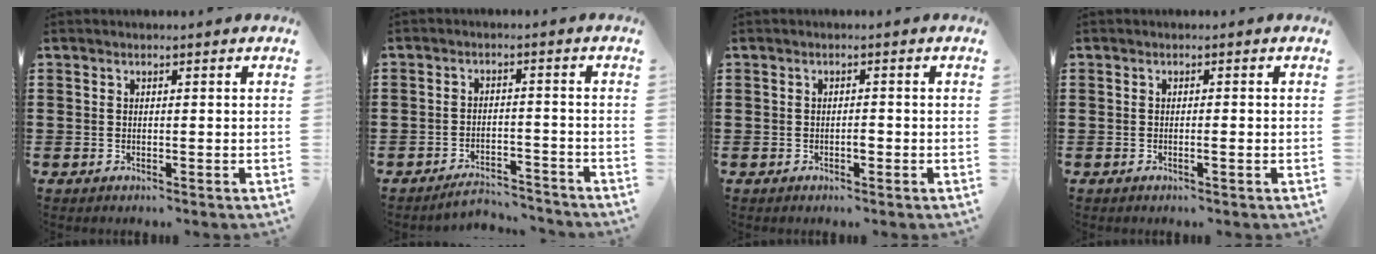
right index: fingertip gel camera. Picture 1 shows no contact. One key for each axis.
{"total": 4.0, "fx": -3.9, "fy": 0.7, "fz": 0.6, "tx": -0.012, "ty": 0.007, "tz": -0.079}
{"total": 1.3, "fx": -0.6, "fy": 0.4, "fz": 1.1, "tx": -0.022, "ty": -0.004, "tz": -0.009}
{"total": 1.1, "fx": -0.5, "fy": 0.0, "fz": 1.0, "tx": -0.016, "ty": -0.004, "tz": -0.008}